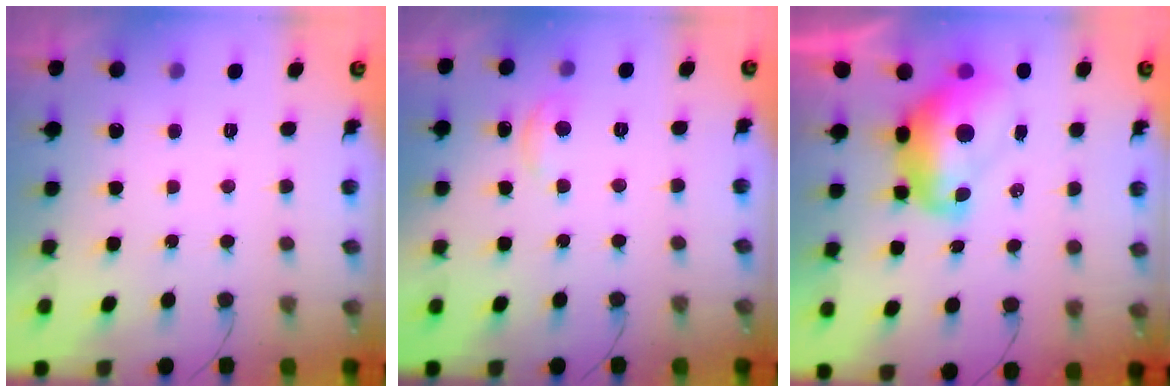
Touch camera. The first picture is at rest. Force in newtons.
{"total": 3.8, "press": 3.8, "slide": 0.4}
{"total": 12.0, "press": 11.9, "slide": 1.2}